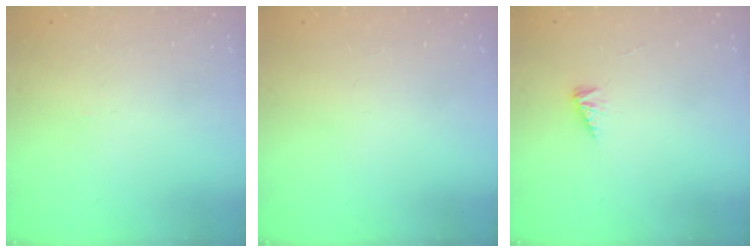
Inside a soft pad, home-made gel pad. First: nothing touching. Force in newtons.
{"total": 0.0}
{"total": 2.3, "press": 2.3, "slide": 0.4}